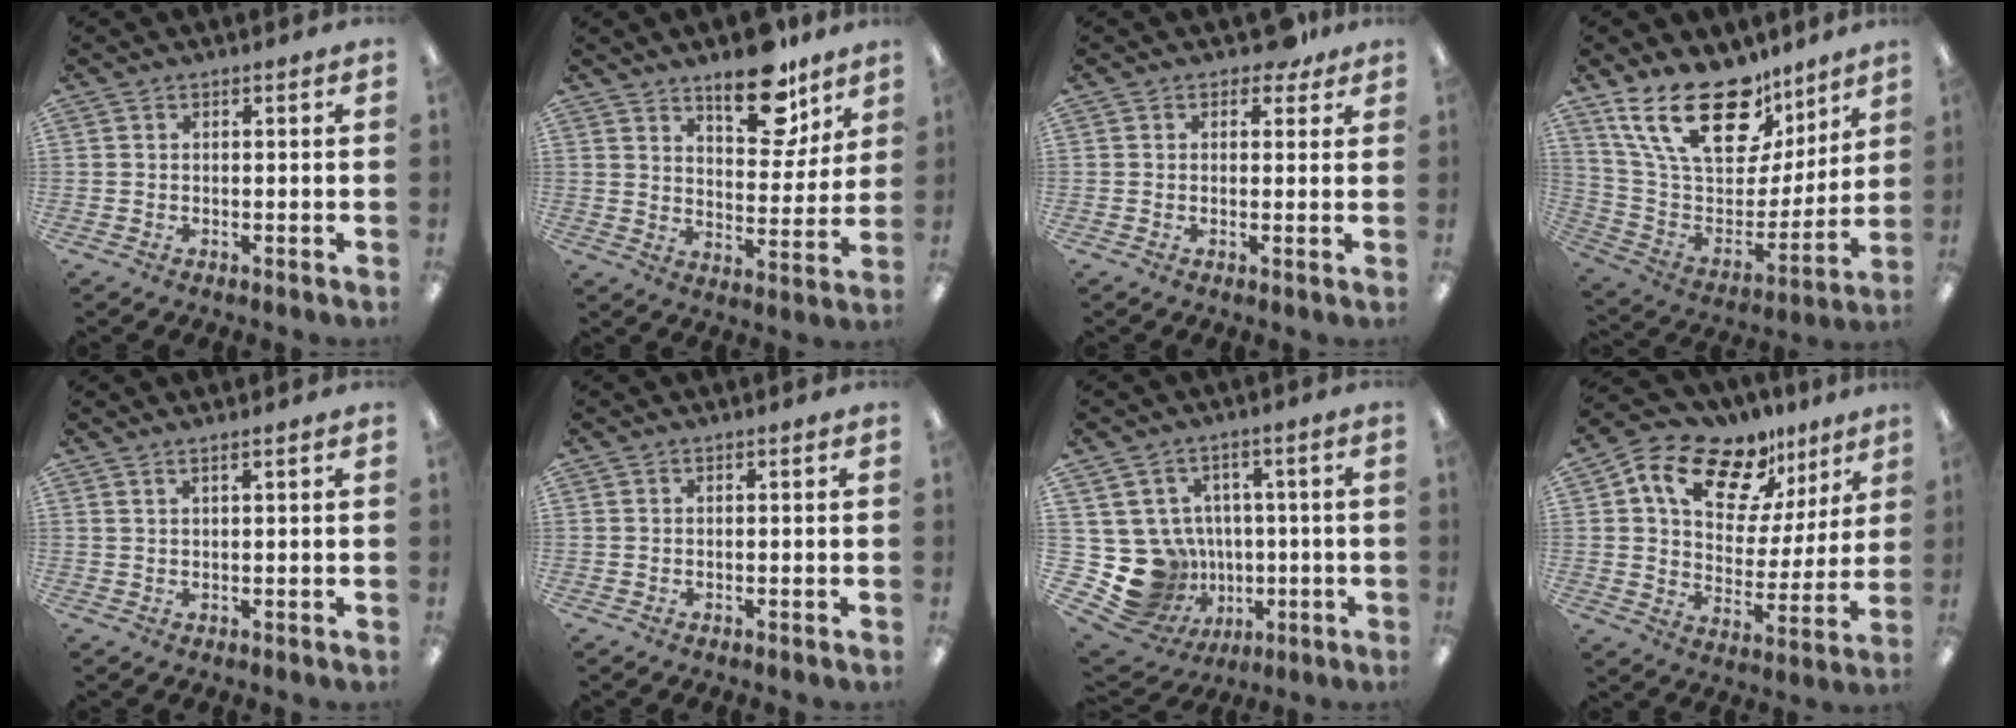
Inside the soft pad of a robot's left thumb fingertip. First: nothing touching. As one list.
[{"total": 17.7, "force": [12.0, 7.7, 10.6], "torque": [-0.139, -0.066, 0.198]}, {"total": 3.8, "force": [2.5, 2.3, 1.8], "torque": [-0.016, -0.005, 0.042]}, {"total": 24.8, "force": [15.7, 12.7, 14.5], "torque": [-0.259, -0.096, 0.288]}, {"total": 1.3, "force": [1.1, -0.1, 0.7], "torque": [-0.016, -0.002, 0.020]}, {"total": 0.0}, {"total": 14.4, "force": [-1.9, 13.4, 4.7], "torque": [-0.121, -0.010, -0.002]}, {"total": 15.6, "force": [10.7, 8.6, 7.4], "torque": [-0.130, -0.068, 0.190]}]